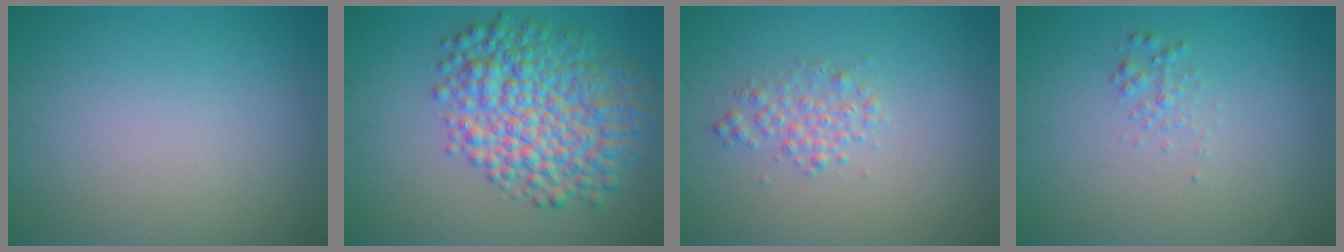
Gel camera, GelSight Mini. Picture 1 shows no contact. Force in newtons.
{"total": 8.6, "press": 8.6, "slide": 0.1}
{"total": 1.9, "press": 1.9, "slide": 0.0}
{"total": 1.0, "press": 1.0, "slide": 0.0}